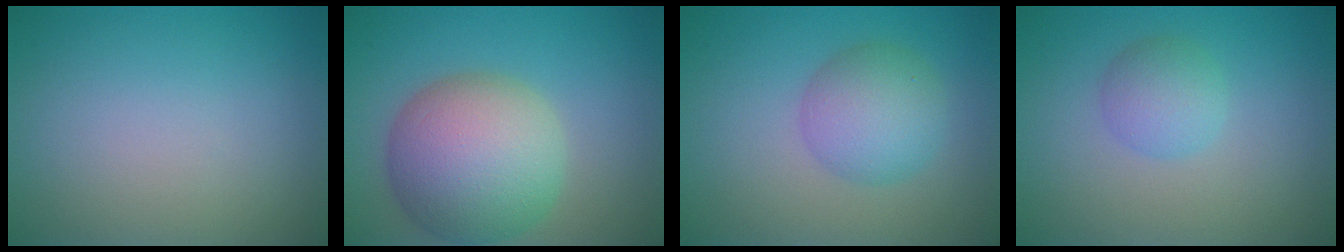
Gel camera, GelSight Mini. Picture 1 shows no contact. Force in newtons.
{"total": 9.7, "press": 9.7, "slide": 0.5}
{"total": 4.4, "press": 4.4, "slide": 0.1}
{"total": 2.5, "press": 2.5, "slide": 0.1}